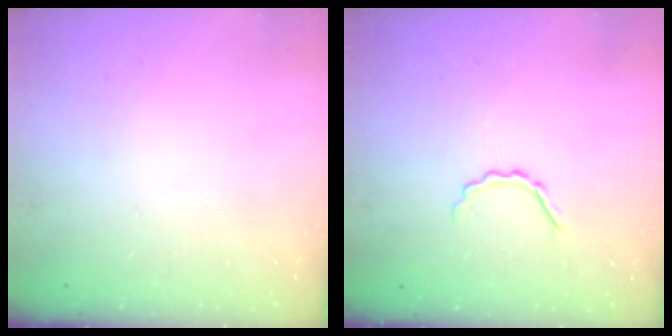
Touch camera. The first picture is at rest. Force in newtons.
{"total": 3.5, "press": 3.4, "slide": 0.7}